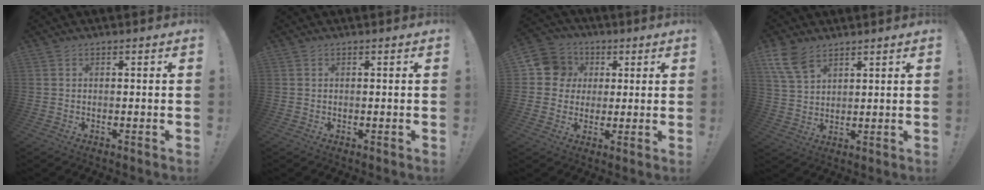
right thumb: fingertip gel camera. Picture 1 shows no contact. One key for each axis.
{"total": 0.0}
{"total": 10.5, "fx": 1.9, "fy": 9.9, "fz": 2.9, "tx": -0.029, "ty": 0.002, "tz": 0.042}
{"total": 8.7, "fx": 5.7, "fy": 4.9, "fz": 4.4, "tx": -0.089, "ty": -0.020, "tz": 0.116}